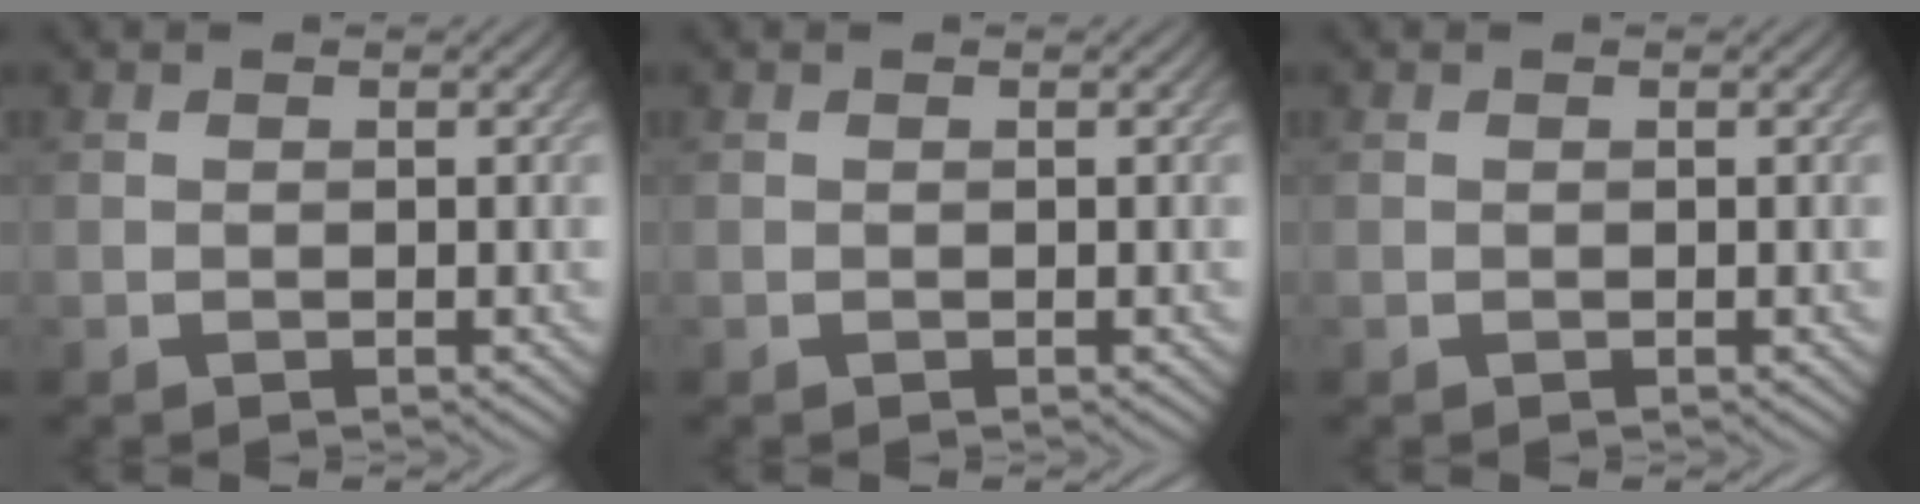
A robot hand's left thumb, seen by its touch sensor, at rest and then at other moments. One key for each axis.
{"total": 0.0}
{"total": 0.0}